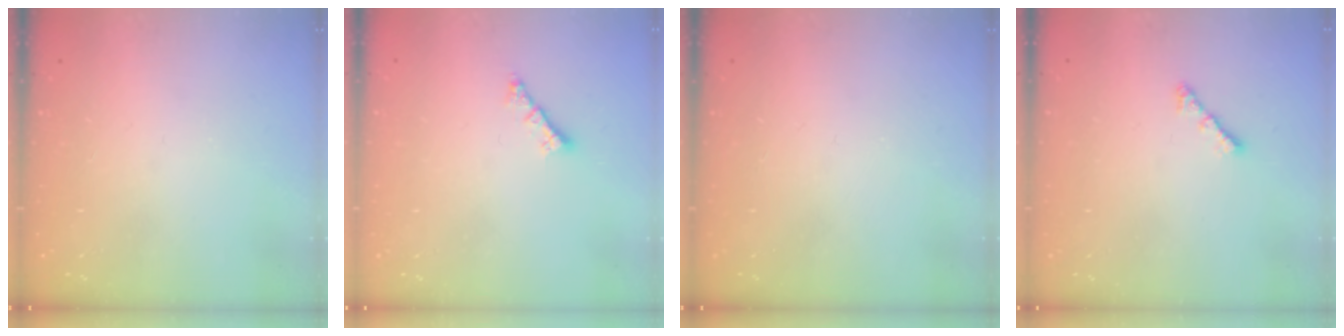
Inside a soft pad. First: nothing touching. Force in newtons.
{"total": 1.2, "press": 1.2, "slide": 0.3}
{"total": 0.0}
{"total": 3.0, "press": 2.9, "slide": 0.6}